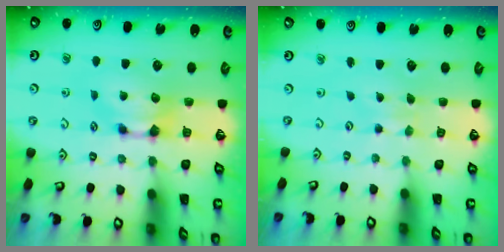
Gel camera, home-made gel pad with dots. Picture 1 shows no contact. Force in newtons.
{"total": 2.9, "press": 2.9, "slide": 0.4}